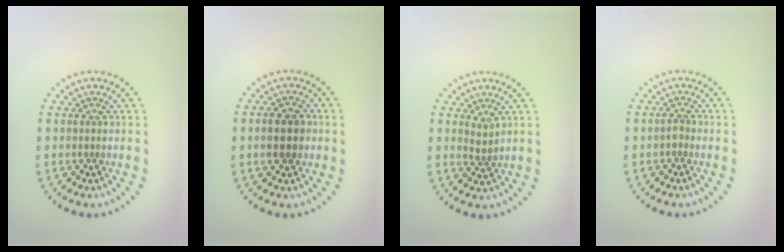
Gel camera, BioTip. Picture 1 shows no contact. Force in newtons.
{"total": 3.2, "press": 3.2, "slide": 0.1}
{"total": 1.3, "press": 1.0, "slide": 0.9}
{"total": 0.9, "press": 0.6, "slide": 0.6}